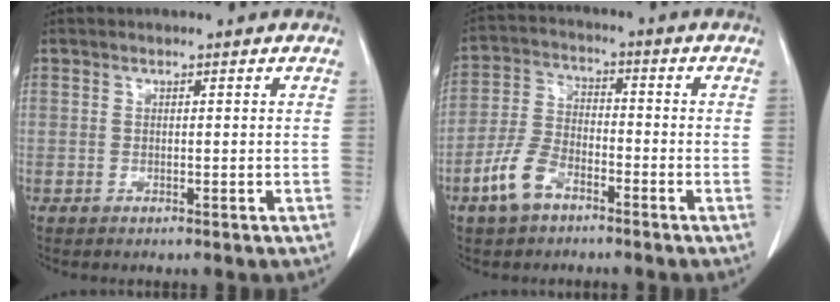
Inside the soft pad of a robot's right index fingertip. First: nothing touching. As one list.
[{"total": 7.5, "force": [-4.6, 3.8, 4.6], "torque": [-0.113, 0.005, -0.092]}]